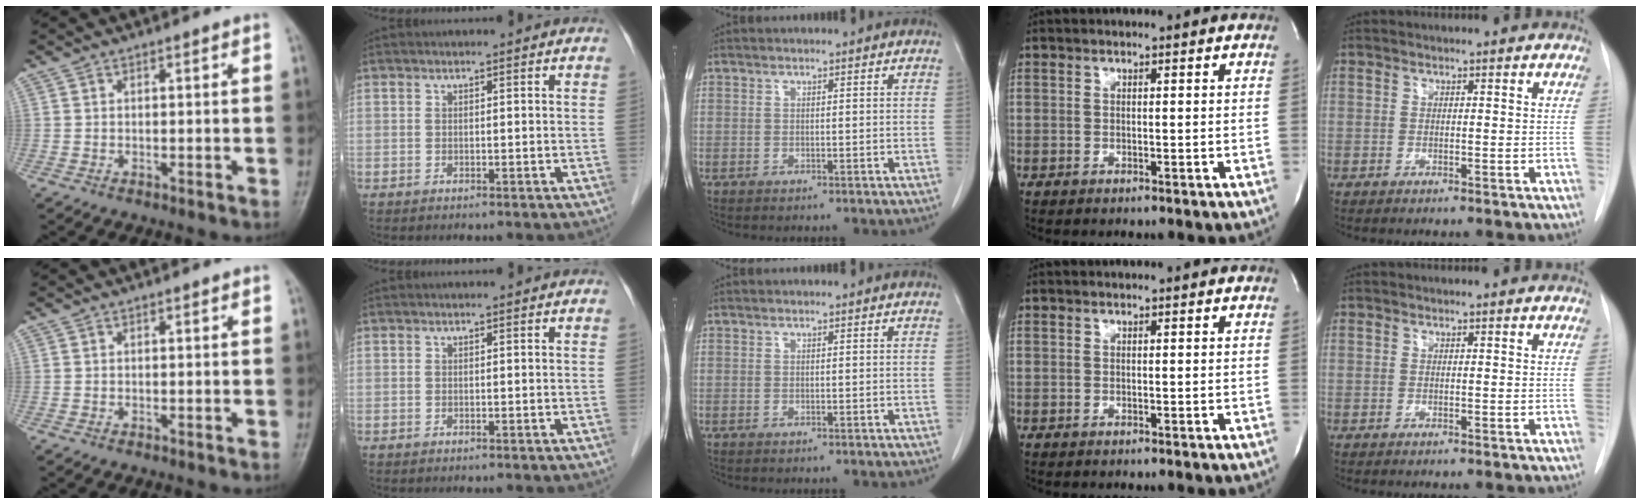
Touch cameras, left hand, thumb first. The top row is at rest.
{}